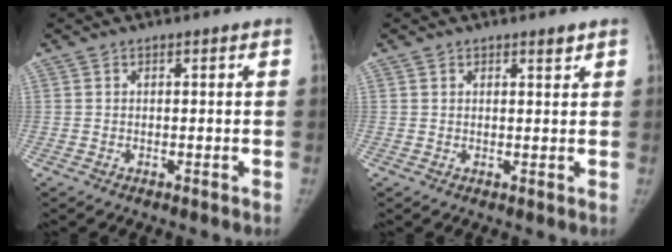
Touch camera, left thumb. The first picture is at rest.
{"total": 1.4, "force": [1.1, 0.4, 0.7], "torque": [-0.003, -0.008, 0.017]}